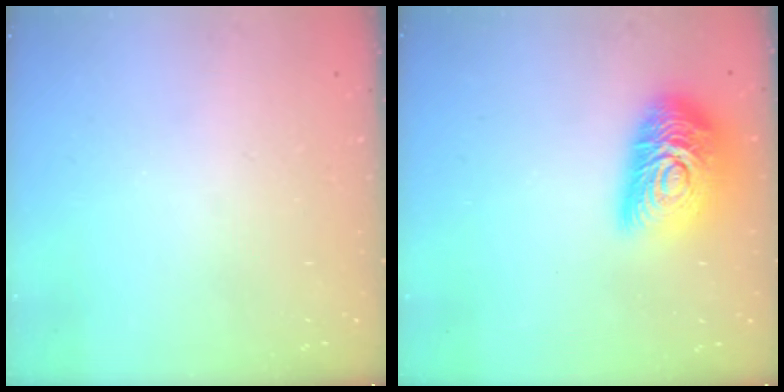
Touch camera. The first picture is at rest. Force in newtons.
{"total": 18.0, "press": 17.9, "slide": 0.7}